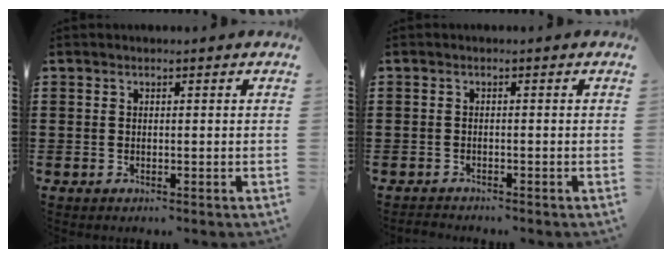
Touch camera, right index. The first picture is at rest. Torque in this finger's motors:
{"motor_torque": [-1.01, 1.12, -1.05, -0.21]}